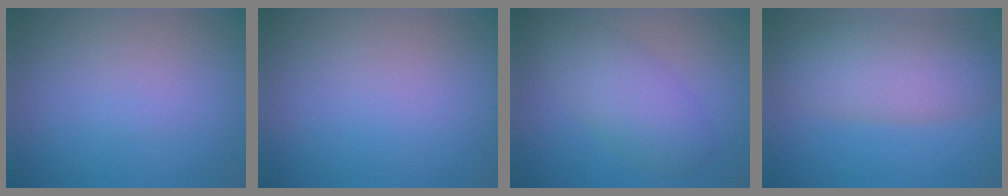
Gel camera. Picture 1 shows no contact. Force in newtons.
{"total": 0.0}
{"total": 4.1, "press": 4.0, "slide": 0.4}
{"total": 6.3, "press": 6.3, "slide": 0.4}